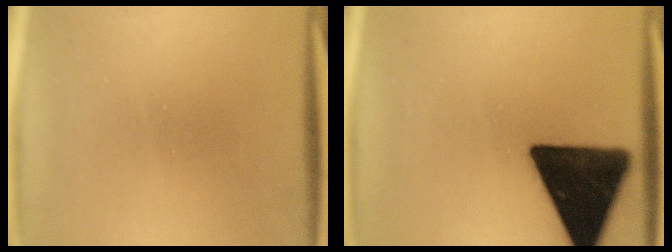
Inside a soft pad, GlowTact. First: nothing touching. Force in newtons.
{"total": 18.6}